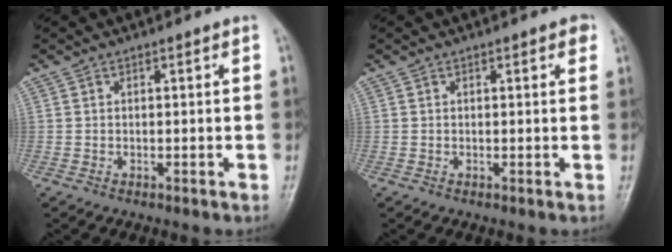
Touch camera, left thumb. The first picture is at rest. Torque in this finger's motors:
{"motor_torque": [-0.18, 0.01, -0.03, -0.06, 0.02]}